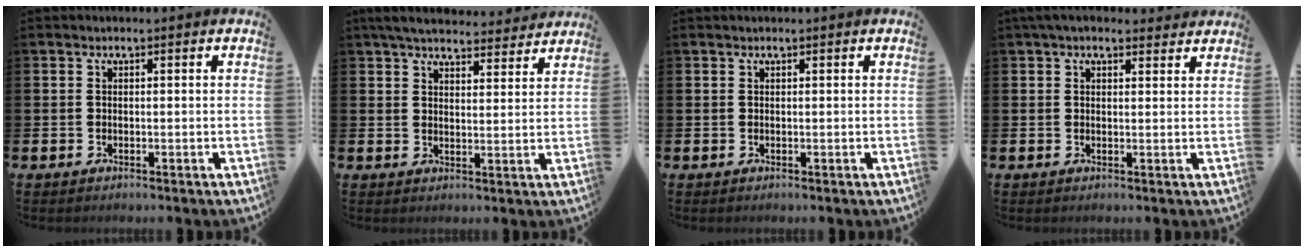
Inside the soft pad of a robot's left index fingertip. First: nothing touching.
{"total": 5.6, "force": [5.3, 1.2, 1.3], "torque": [-0.037, -0.028, 0.094]}
{"total": 0.0}
{"total": 3.2, "force": [2.8, 1.2, 1.1], "torque": [-0.014, -0.008, 0.048]}